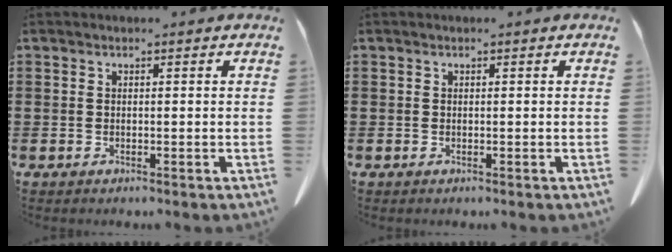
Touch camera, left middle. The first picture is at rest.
{"total": 0.0}